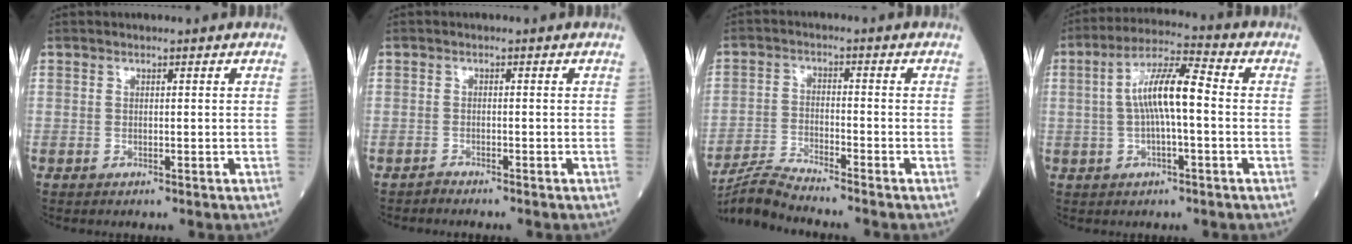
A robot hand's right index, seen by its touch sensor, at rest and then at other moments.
{"total": 0.9, "force": [-0.9, -0.2, -0.1], "torque": [0.002, -0.003, -0.018]}
{"total": 6.3, "force": [-6.0, -1.7, 1.1], "torque": [-0.028, -0.019, -0.117]}
{"total": 9.1, "force": [0.1, 1.7, 8.9], "torque": [-0.170, 0.024, -0.002]}